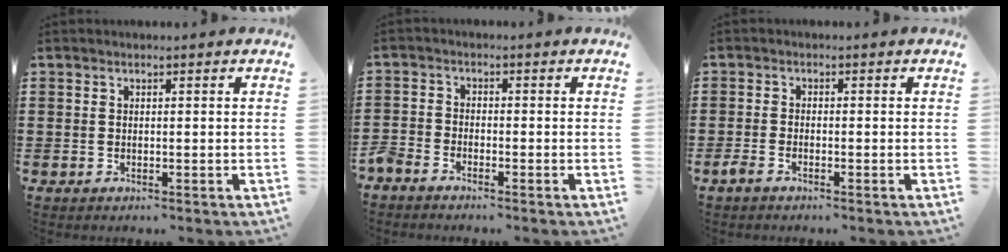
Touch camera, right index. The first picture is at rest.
{"total": 2.2, "force": [-2.2, 0.4, 0.1], "torque": [-0.013, 0.001, -0.048]}
{"total": 1.4, "force": [-1.0, 0.4, 0.9], "torque": [-0.031, -0.007, -0.024]}